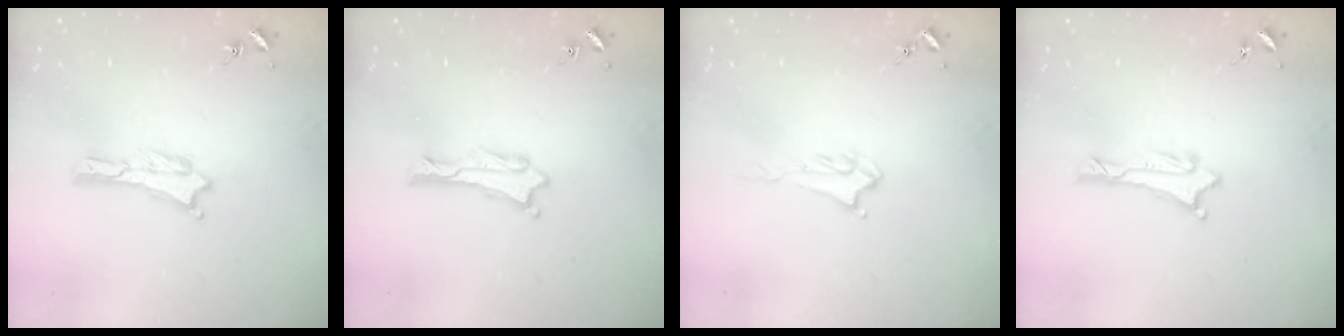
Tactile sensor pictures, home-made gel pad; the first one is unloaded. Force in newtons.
{"total": 0.6, "press": 0.6, "slide": 0.1}
{"total": 3.2, "press": 3.2, "slide": 0.5}
{"total": 1.0, "press": 1.0, "slide": 0.2}